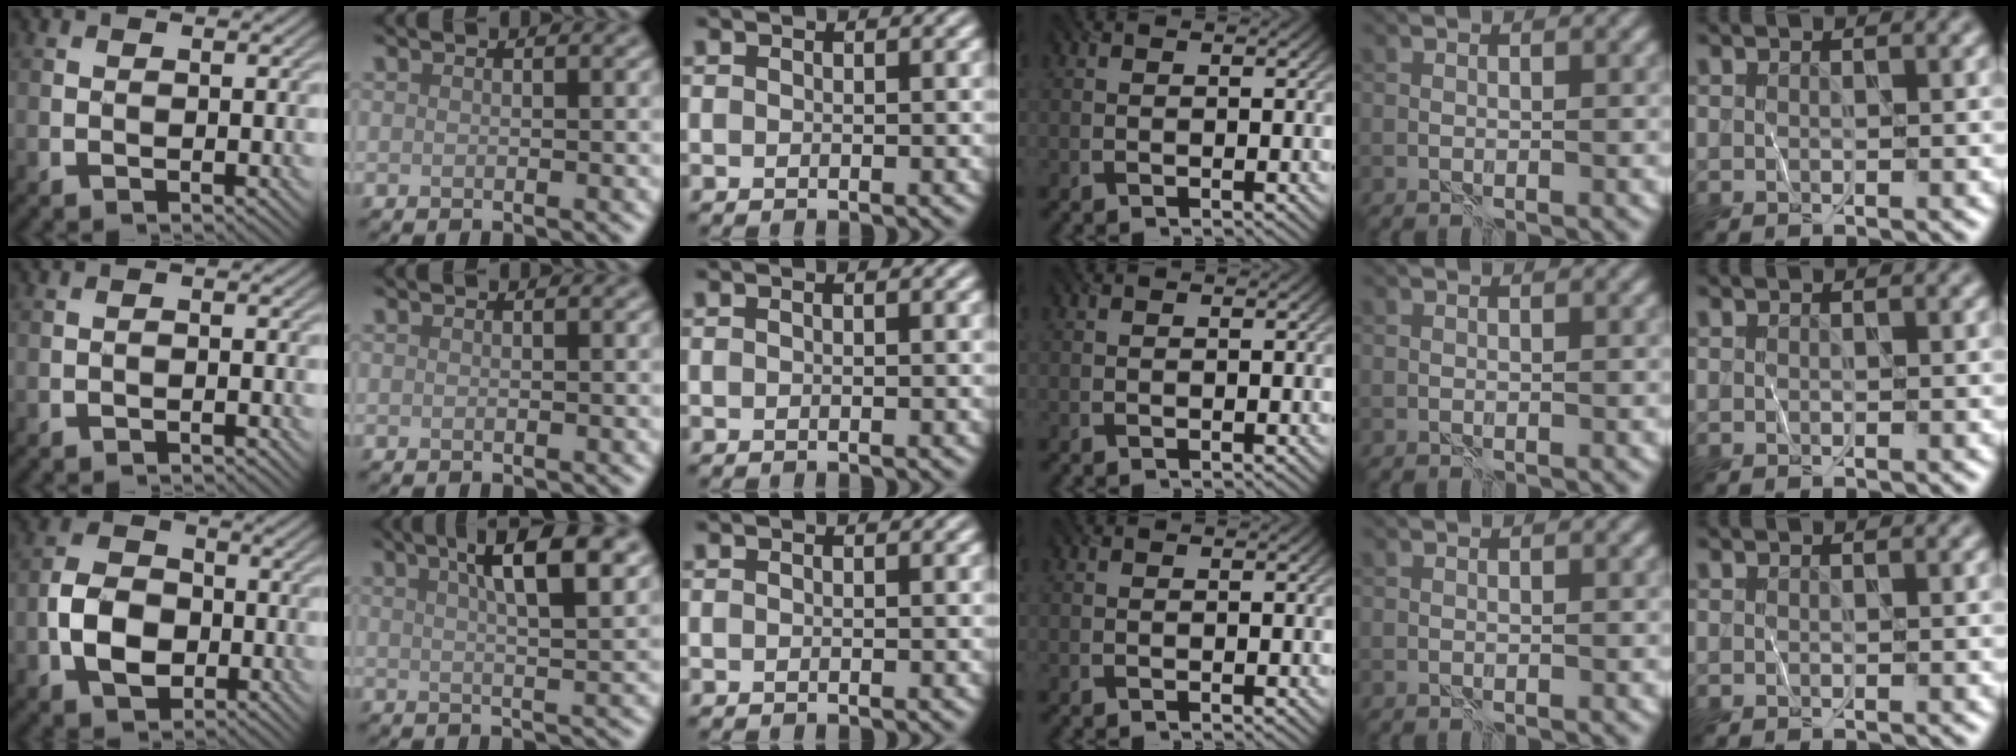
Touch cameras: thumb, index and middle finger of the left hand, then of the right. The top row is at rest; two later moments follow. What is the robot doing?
{"motion": "wrap", "object": "plastic wrap"}